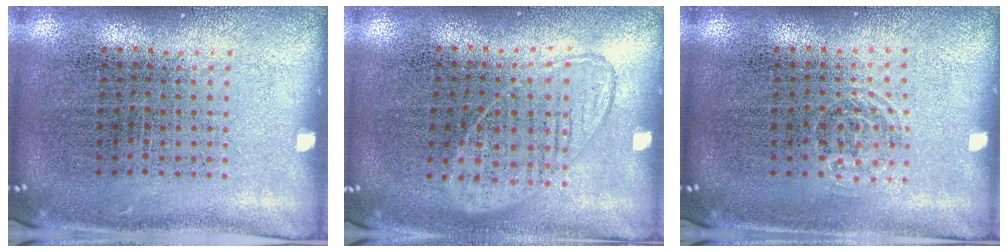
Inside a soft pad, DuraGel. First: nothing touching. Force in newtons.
{"total": 1.0, "press": 0.9, "slide": 0.4}
{"total": 0.7, "press": 0.5, "slide": 0.5}